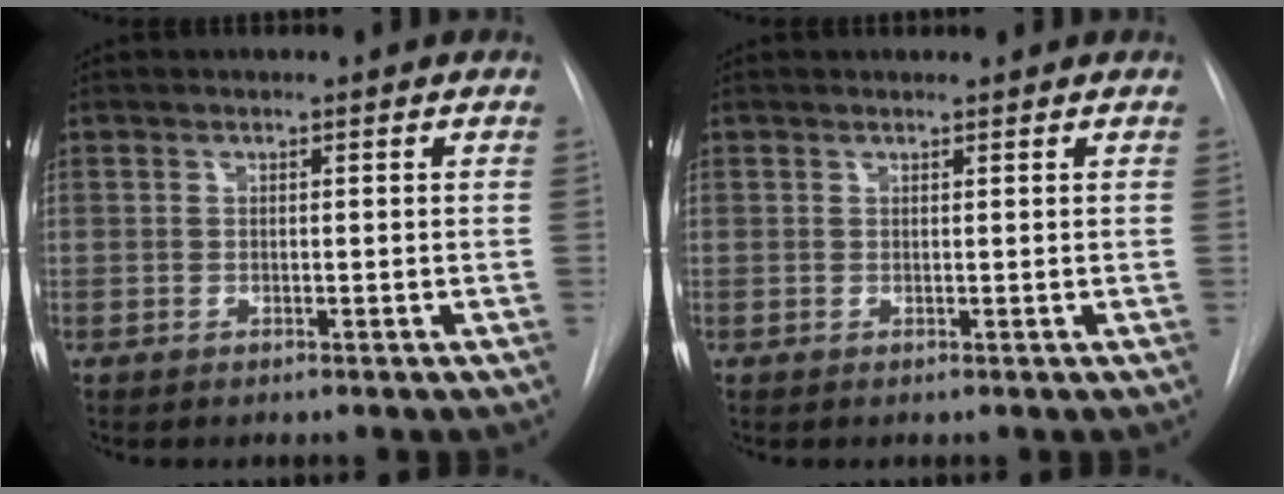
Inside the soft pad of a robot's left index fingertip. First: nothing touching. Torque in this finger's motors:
{"motor_torque": [-0.12, 0.16, -0.02, -0.01]}